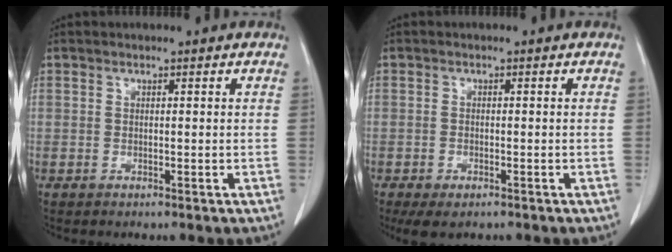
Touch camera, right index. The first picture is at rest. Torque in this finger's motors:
{"motor_torque": [0.46, -0.39, 0.22, 0.05]}